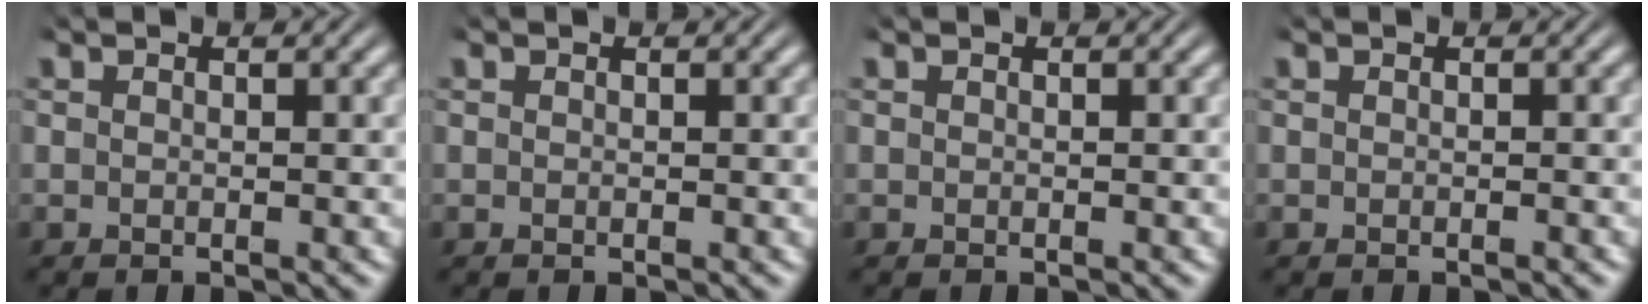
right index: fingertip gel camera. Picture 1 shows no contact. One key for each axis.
{"total": 0.0}
{"total": 0.0}
{"total": 0.0}